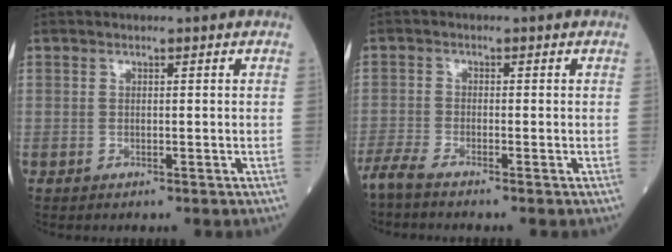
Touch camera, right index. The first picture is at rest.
{"total": 3.4, "force": [-2.9, -0.3, 1.7], "torque": [-0.037, -0.009, -0.061]}